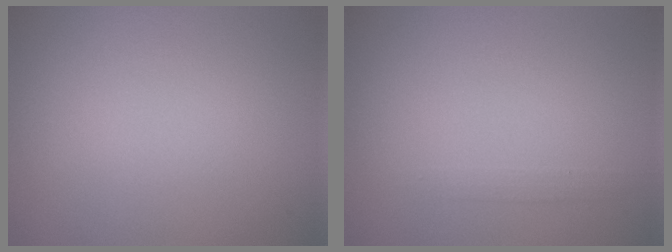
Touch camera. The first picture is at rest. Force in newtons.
{"total": 0.9, "press": 0.9, "slide": 0.1}